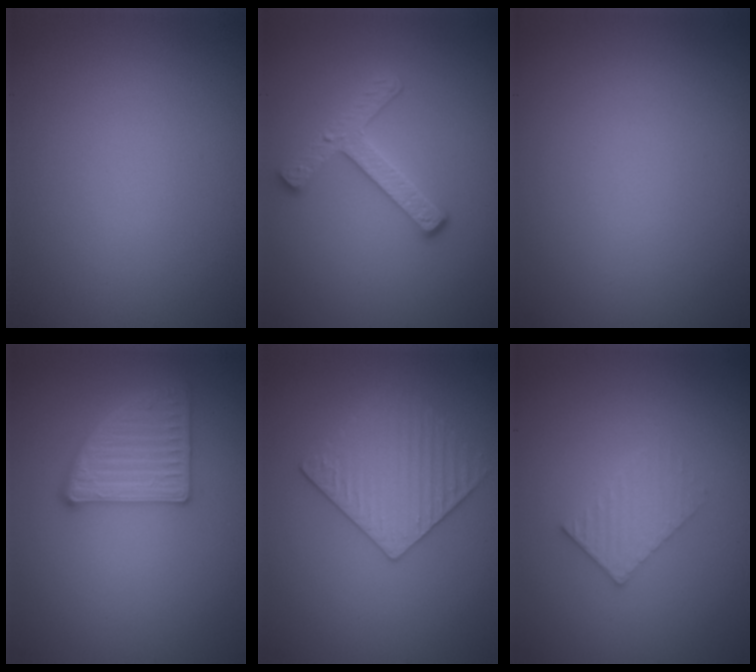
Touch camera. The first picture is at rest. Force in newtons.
{"total": 3.6, "press": 3.0, "slide": 2.0}
{"total": 0.0}
{"total": 3.5, "press": 3.3, "slide": 1.1}
{"total": 3.5, "press": 3.5, "slide": 0.7}
{"total": 2.3, "press": 2.2, "slide": 0.3}